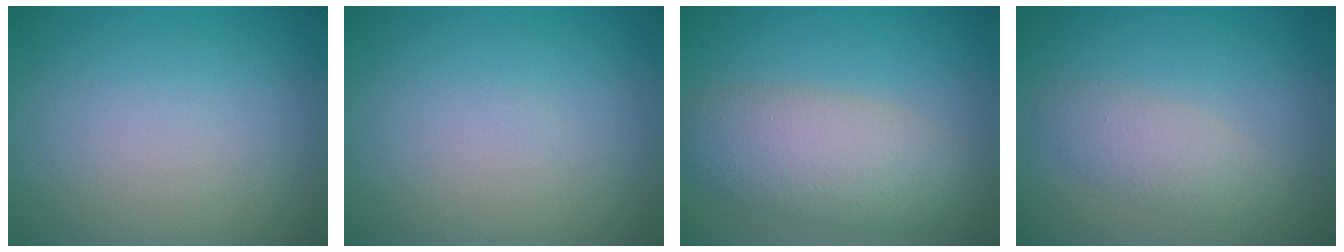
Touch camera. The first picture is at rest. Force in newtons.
{"total": 0.0}
{"total": 5.7, "press": 5.7, "slide": 0.5}
{"total": 2.4, "press": 2.4, "slide": 0.2}